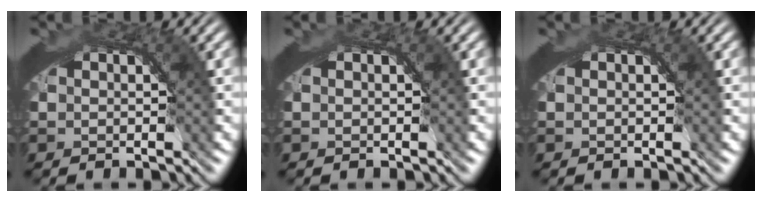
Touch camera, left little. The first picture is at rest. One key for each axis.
{"total": 0.0}
{"total": 0.0}